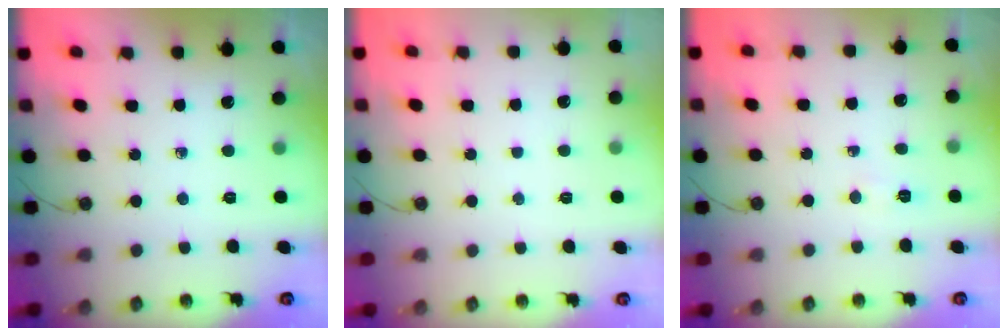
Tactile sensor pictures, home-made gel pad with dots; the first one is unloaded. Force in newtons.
{"total": 1.2, "press": 1.2, "slide": 0.0}
{"total": 2.9, "press": 2.9, "slide": 0.5}